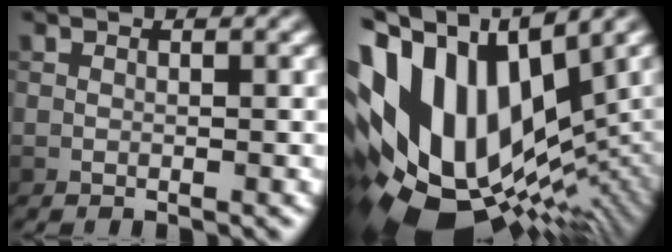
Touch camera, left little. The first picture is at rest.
{"total": 17.8, "force": [0.1, 11.0, 13.9], "torque": [-0.267, 0.002, 0.015]}